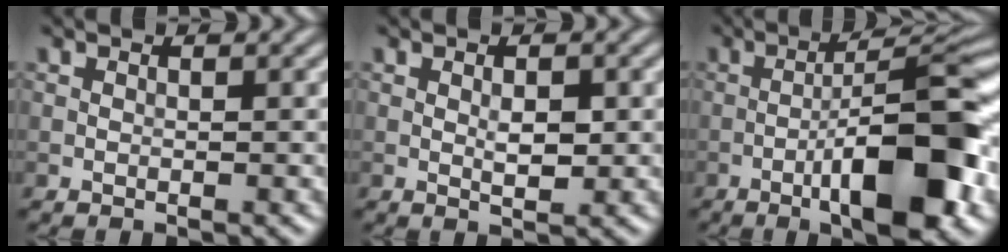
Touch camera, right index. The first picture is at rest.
{"total": 1.8, "force": [0.1, 0.7, 1.6], "torque": [-0.027, -0.002, 0.004]}
{"total": 11.1, "force": [-4.2, 2.5, 10.0], "torque": [-0.141, 0.020, -0.068]}